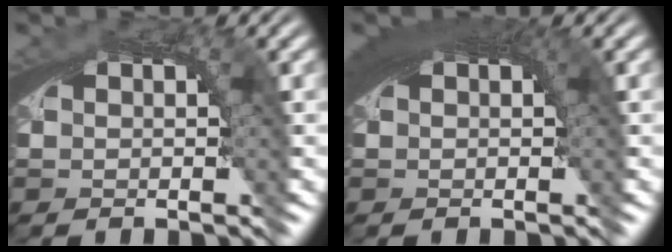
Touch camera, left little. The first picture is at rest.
{"total": 3.8, "force": [1.4, 1.1, 3.4], "torque": [-0.041, 0.013, 0.017]}